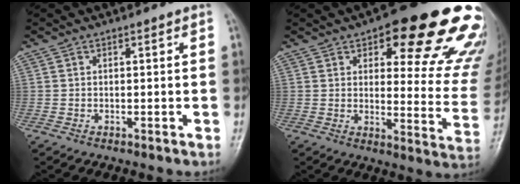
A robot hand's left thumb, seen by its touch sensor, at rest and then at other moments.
{"total": 24.2, "force": [14.4, 8.1, 17.6], "torque": [-0.170, -0.063, 0.176]}